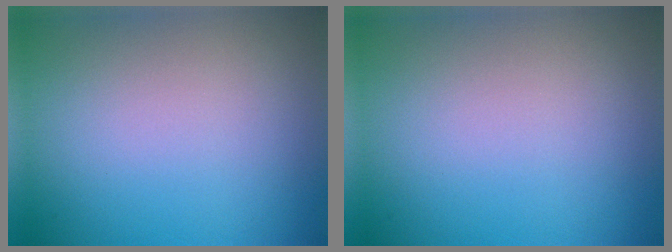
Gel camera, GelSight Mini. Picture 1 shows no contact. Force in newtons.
{"total": 0.0}